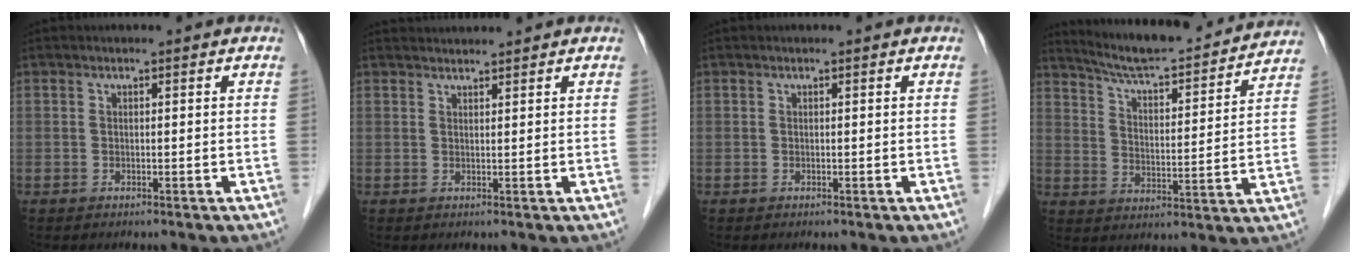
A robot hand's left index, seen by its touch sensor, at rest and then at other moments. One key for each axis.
{"total": 2.6, "fx": 2.6, "fy": -0.1, "fz": 0.1, "tx": -0.003, "ty": 0.021, "tz": 0.048}
{"total": 0.0}
{"total": 18.6, "fx": 17.4, "fy": 1.9, "fz": 6.5, "tx": -0.102, "ty": -0.008, "tz": 0.245}